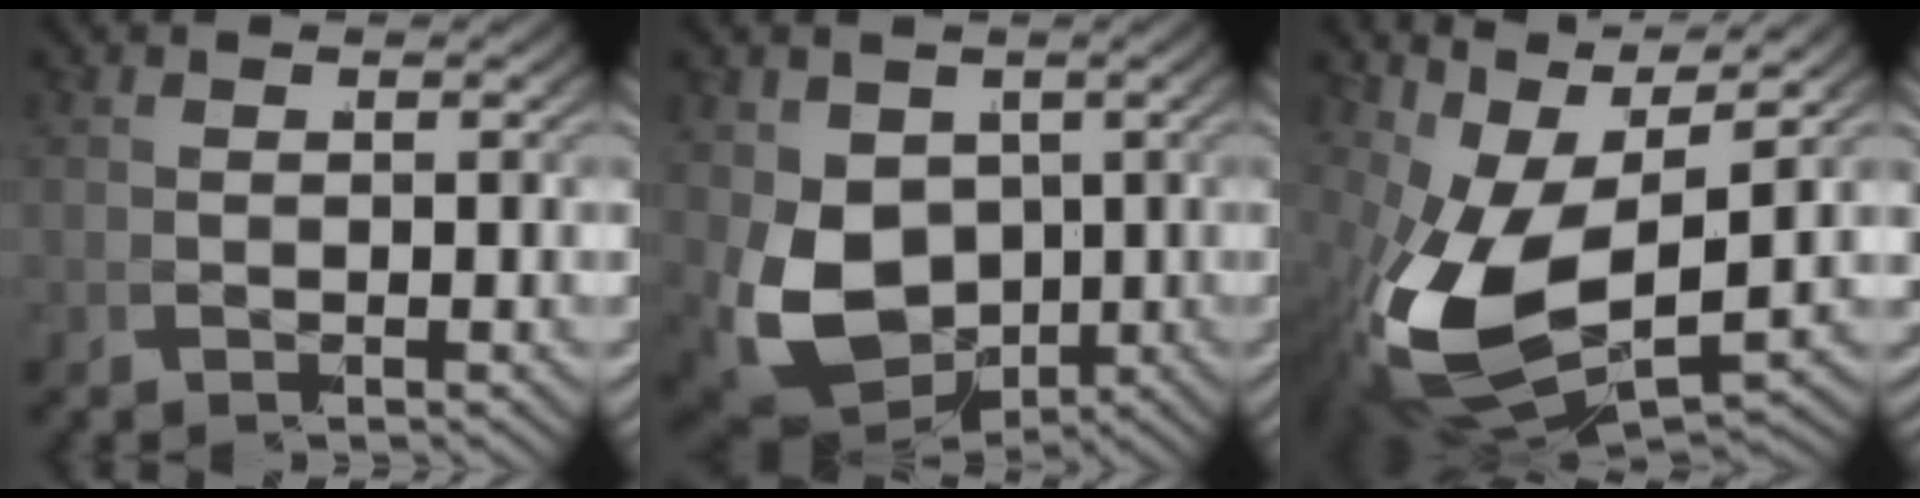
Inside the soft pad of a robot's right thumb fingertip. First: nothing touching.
{"total": 10.1, "force": [-0.7, 7.7, 6.5], "torque": [-0.169, -0.070, 0.026]}
{"total": 12.6, "force": [0.8, 7.2, 10.3], "torque": [-0.238, -0.056, 0.046]}